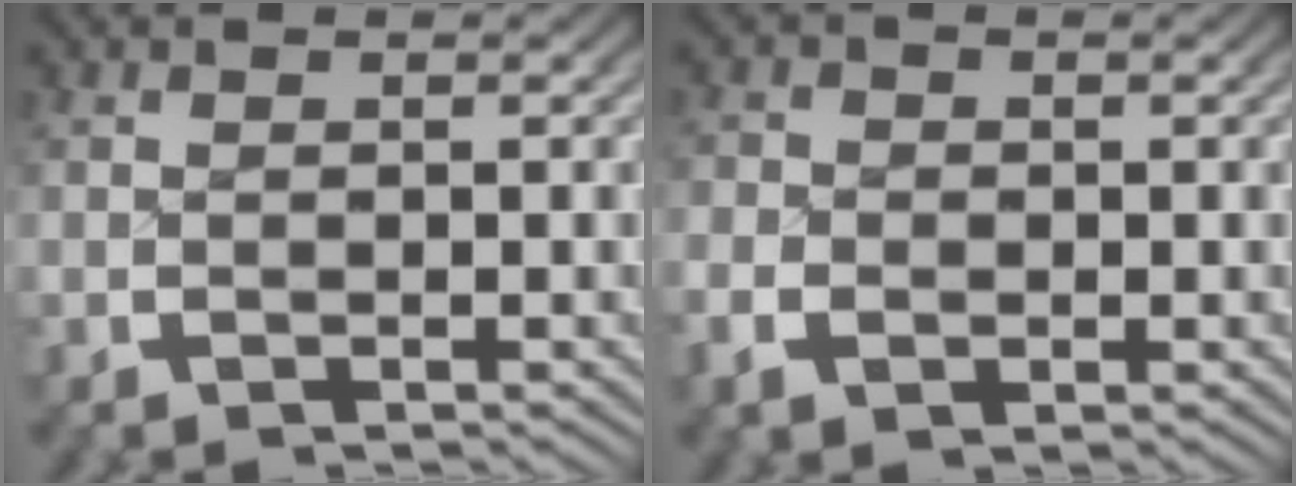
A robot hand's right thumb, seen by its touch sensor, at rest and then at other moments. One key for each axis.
{"total": 2.2, "fx": -0.5, "fy": 1.8, "fz": 1.1, "tx": -0.020, "ty": 0.003, "tz": -0.013}